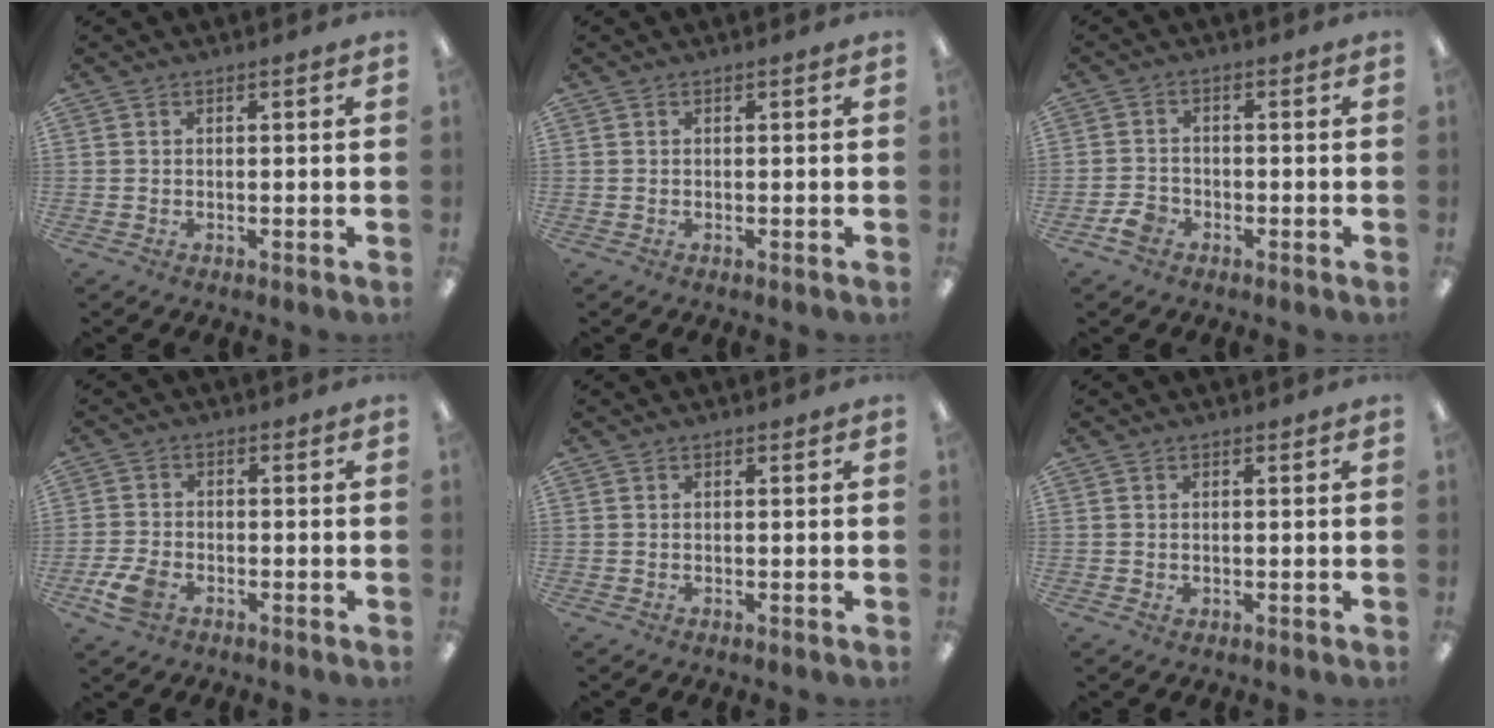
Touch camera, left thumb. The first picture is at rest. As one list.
[{"total": 0.0}, {"total": 4.0, "force": [-2.3, 2.9, 1.5], "torque": [-0.026, 0.011, -0.042]}, {"total": 6.0, "force": [-2.8, 3.9, 3.5], "torque": [-0.084, 0.009, -0.054]}, {"total": 0.0}, {"total": 0.8, "force": [0.2, 0.7, 0.2], "torque": [0.004, 0.001, 0.001]}]